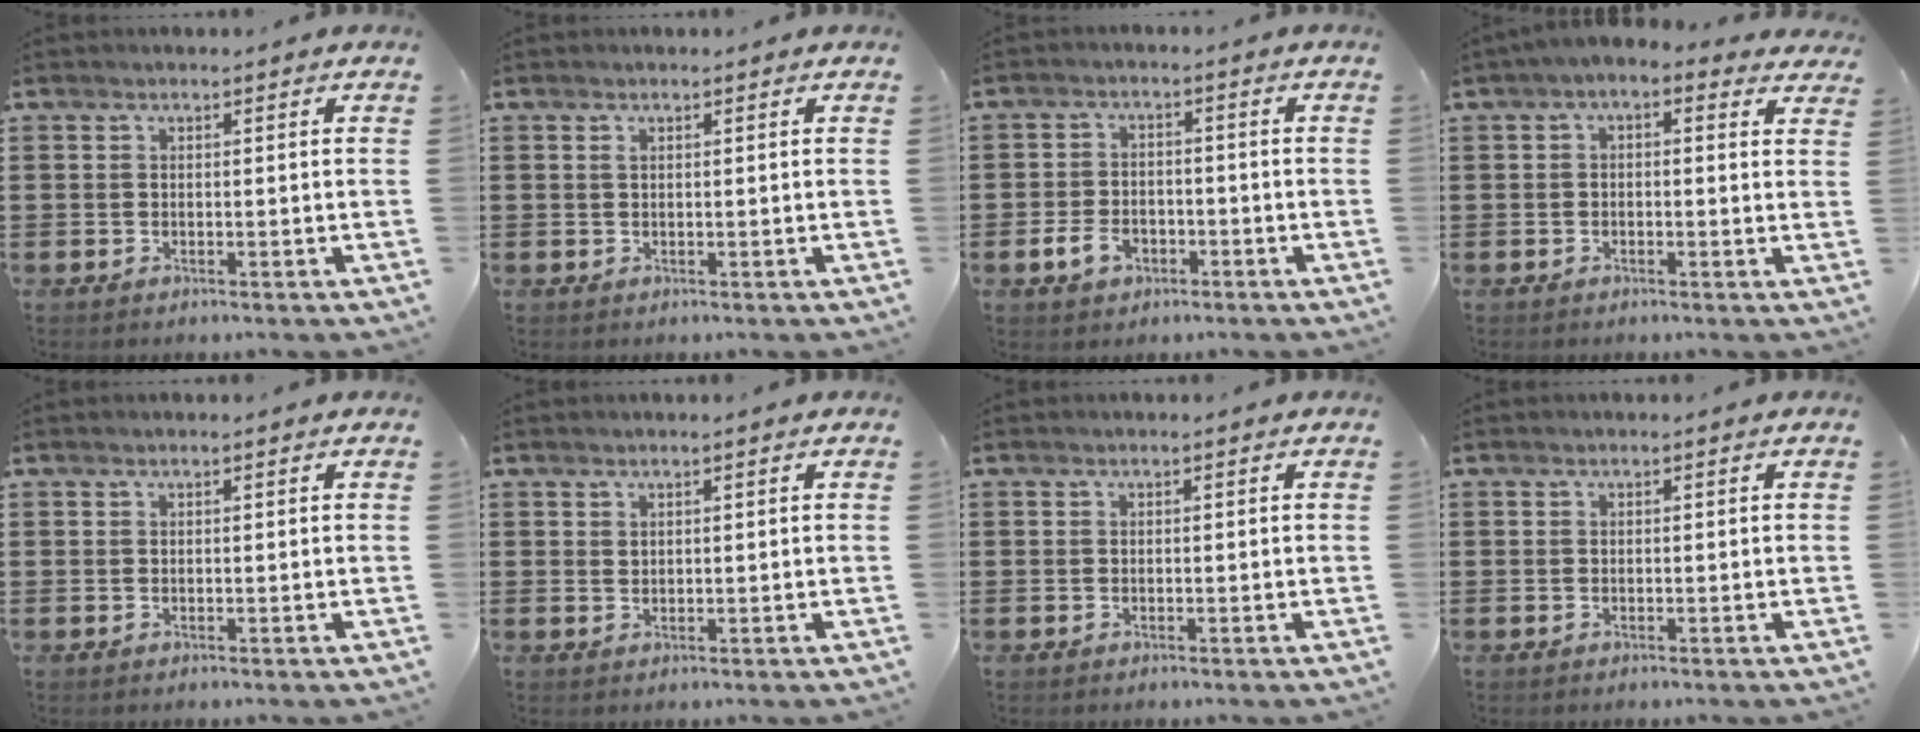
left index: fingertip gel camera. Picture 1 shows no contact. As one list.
[{"total": 0.7, "force": [0.2, 0.7, 0.2], "torque": [-0.006, 0.003, 0.005]}, {"total": 4.3, "force": [-2.2, 2.8, 2.4], "torque": [-0.057, 0.002, -0.044]}, {"total": 1.6, "force": [-0.7, 0.9, 1.1], "torque": [-0.032, 0.005, -0.021]}, {"total": 0.0}, {"total": 1.0, "force": [0.8, 0.5, 0.4], "torque": [-0.010, 0.003, 0.016]}, {"total": 0.0}, {"total": 0.0}]